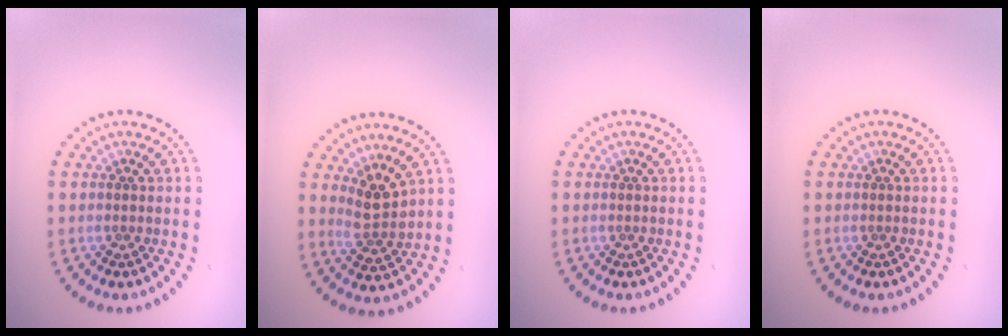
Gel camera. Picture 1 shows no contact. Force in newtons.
{"total": 2.7, "press": 2.4, "slide": 1.2}
{"total": 0.0}
{"total": 0.0}